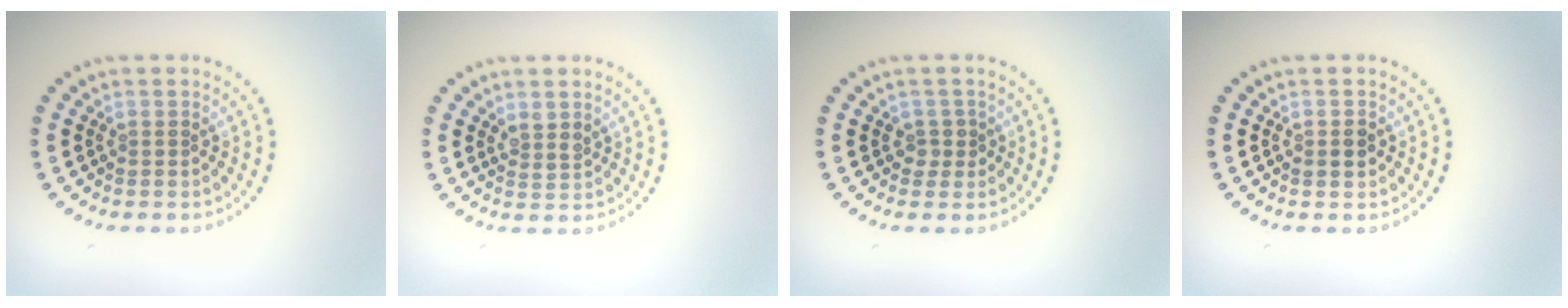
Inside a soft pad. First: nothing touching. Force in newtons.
{"total": 1.3, "press": 1.1, "slide": 0.7}
{"total": 1.4, "press": 1.1, "slide": 0.9}
{"total": 1.5, "press": 1.5, "slide": 0.1}